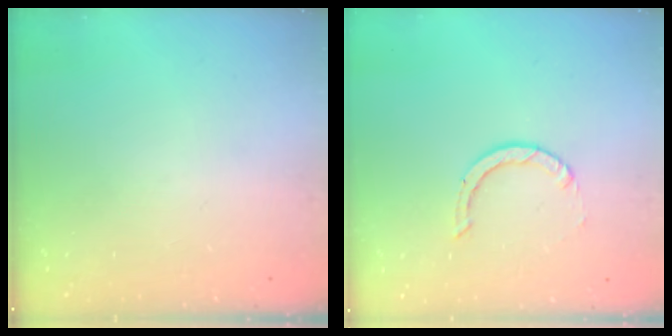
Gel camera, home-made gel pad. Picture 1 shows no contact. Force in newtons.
{"total": 0.8, "press": 0.8, "slide": 0.1}